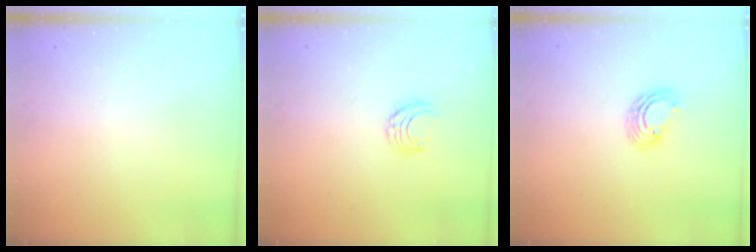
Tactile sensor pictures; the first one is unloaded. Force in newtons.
{"total": 5.2, "press": 5.2, "slide": 0.5}
{"total": 5.8, "press": 5.8, "slide": 0.4}